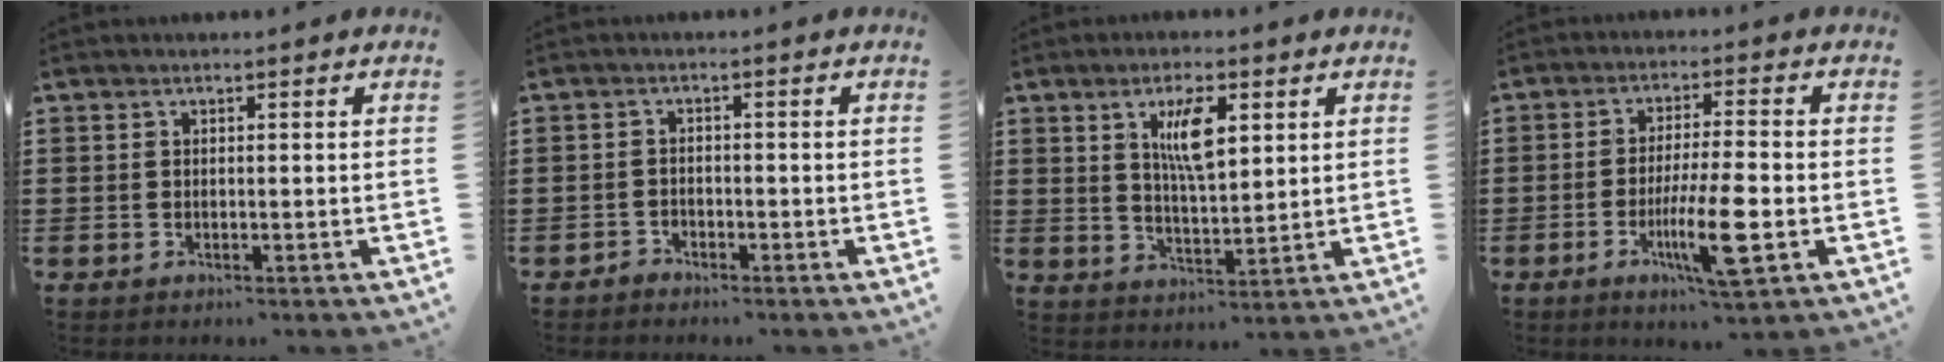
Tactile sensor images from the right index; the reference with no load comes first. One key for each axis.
{"total": 1.4, "fx": -1.3, "fy": 0.5, "fz": -0.1, "tx": -0.004, "ty": 0.004, "tz": -0.028}
{"total": 6.9, "fx": 2.7, "fy": 2.3, "fz": 5.9, "tx": -0.109, "ty": 0.000, "tz": 0.042}
{"total": 9.6, "fx": -3.0, "fy": 1.2, "fz": 9.0, "tx": -0.178, "ty": -0.019, "tz": -0.057}